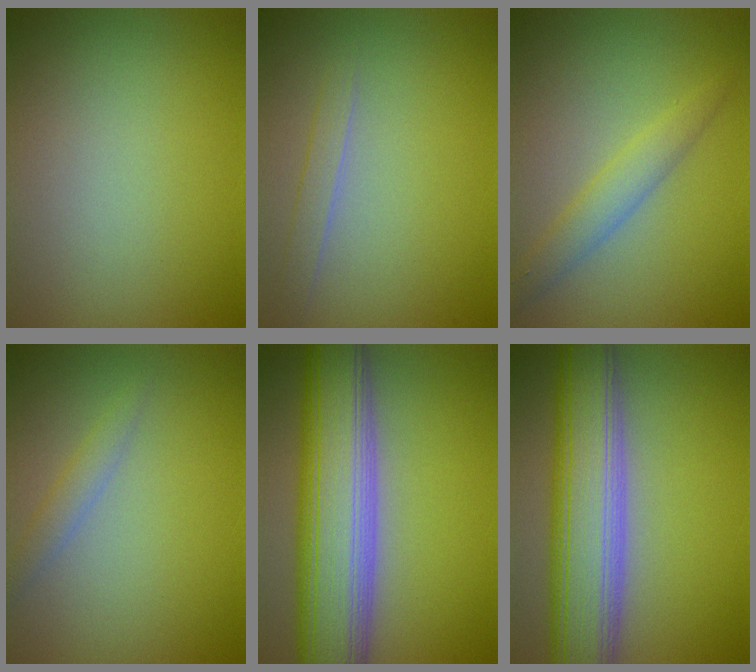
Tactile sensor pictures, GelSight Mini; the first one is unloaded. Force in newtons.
{"total": 1.3, "press": 1.3, "slide": 0.1}
{"total": 2.5, "press": 2.5, "slide": 0.1}
{"total": 1.4, "press": 1.4, "slide": 0.1}
{"total": 10.6, "press": 10.5, "slide": 0.8}
{"total": 9.2, "press": 9.2, "slide": 0.5}